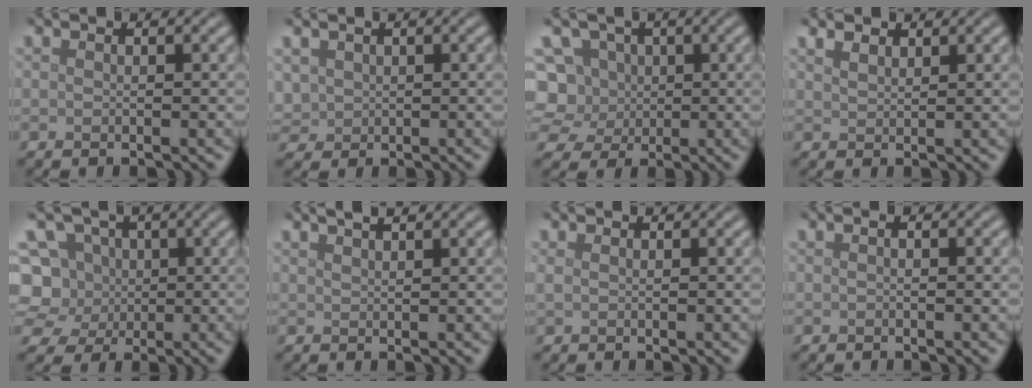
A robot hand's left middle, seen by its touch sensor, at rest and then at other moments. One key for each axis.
{"total": 1.6, "fx": 0.6, "fy": 1.4, "fz": 0.5, "tx": -0.017, "ty": -0.002, "tz": 0.017}
{"total": 8.8, "fx": 1.2, "fy": 8.1, "fz": 3.3, "tx": -0.077, "ty": 0.036, "tz": -0.003}
{"total": 1.5, "fx": 1.3, "fy": 0.5, "fz": 0.6, "tx": -0.015, "ty": 0.000, "tz": 0.029}
{"total": 7.9, "fx": 0.7, "fy": 7.4, "fz": 2.7, "tx": -0.070, "ty": 0.047, "tz": -0.021}
{"total": 2.2, "fx": 1.5, "fy": 0.8, "fz": 1.4, "tx": -0.002, "ty": 0.005, "tz": 0.004}
{"total": 0.7, "fx": 0.4, "fy": 0.3, "fz": 0.5, "tx": -0.012, "ty": 0.002, "tz": 0.005}
{"total": 0.7, "fx": 0.1, "fy": 0.2, "fz": 0.7, "tx": -0.014, "ty": -0.003, "tz": -0.006}